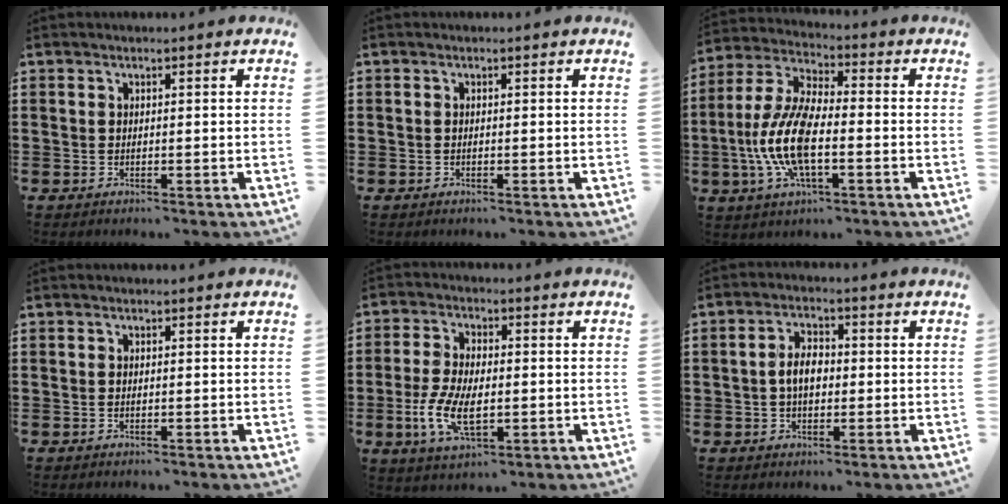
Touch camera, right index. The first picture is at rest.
{"total": 0.0}
{"total": 11.1, "force": [-2.8, 4.4, 9.8], "torque": [-0.233, -0.011, -0.058]}
{"total": 0.0}
{"total": 7.8, "force": [-1.7, 3.7, 6.6], "torque": [-0.155, -0.006, -0.036]}
{"total": 4.5, "force": [-0.3, 2.6, 3.7], "torque": [-0.079, 0.006, -0.010]}